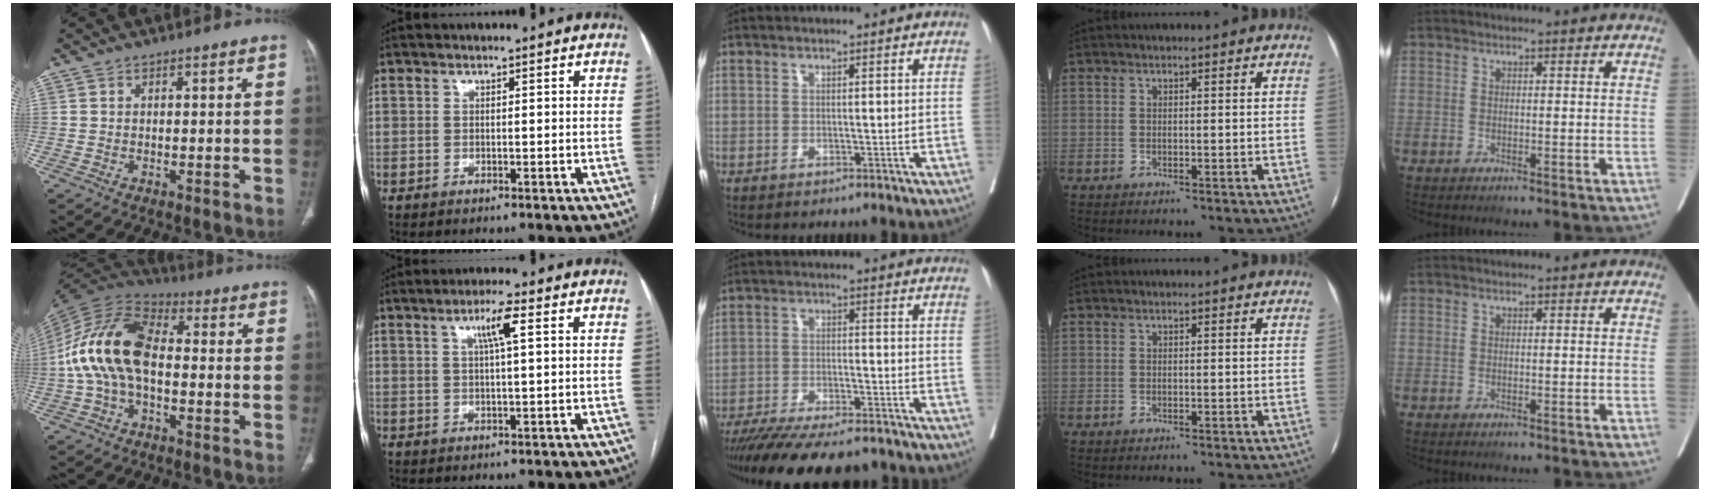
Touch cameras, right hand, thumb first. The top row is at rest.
{"thumb": {"total": 16.0, "force": [-1.2, 9.4, 12.9], "torque": [-0.250, 0.036, -0.032]}, "index": {"total": 4.4, "force": [1.7, 0.1, 4.1], "torque": [-0.074, 0.006, 0.029]}, "middle": {"total": 18.0, "force": [-15.8, 3.0, 8.1], "torque": [-0.141, -0.026, -0.233]}}